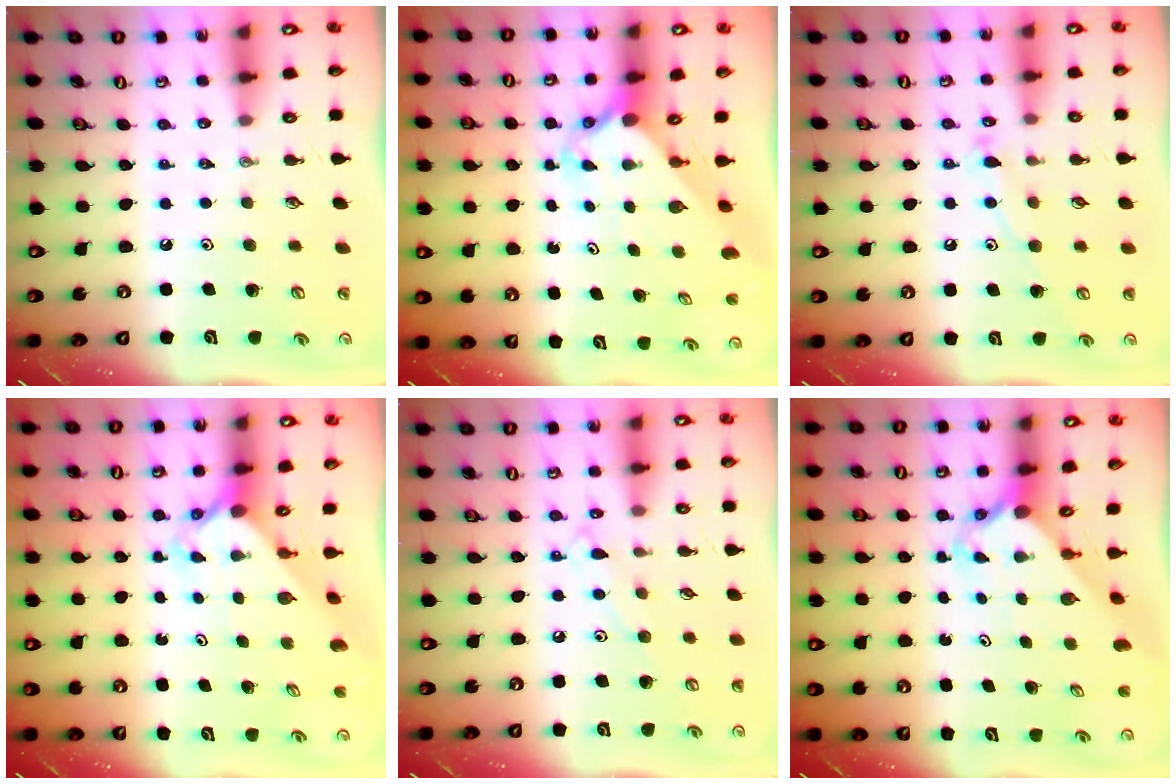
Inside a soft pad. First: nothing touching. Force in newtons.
{"total": 2.5, "press": 2.5, "slide": 0.2}
{"total": 10.0, "press": 10.0, "slide": 0.7}
{"total": 2.4, "press": 2.4, "slide": 0.1}
{"total": 7.5, "press": 7.4, "slide": 0.6}
{"total": 2.5, "press": 2.5, "slide": 0.2}